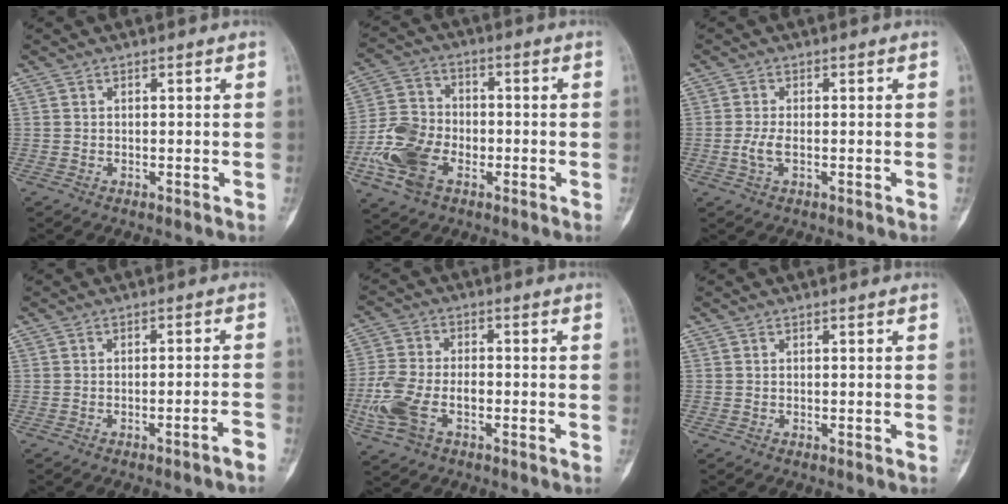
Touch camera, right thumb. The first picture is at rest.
{"total": 13.1, "force": [-4.5, 9.0, 8.4], "torque": [-0.164, 0.017, -0.090]}
{"total": 2.7, "force": [-0.5, 1.2, 2.4], "torque": [-0.062, 0.001, -0.010]}
{"total": 2.9, "force": [-2.1, -0.1, 1.9], "torque": [-0.038, 0.019, -0.027]}
{"total": 11.2, "force": [-3.6, 6.6, 8.3], "torque": [-0.194, 0.018, -0.070]}
{"total": 0.0}